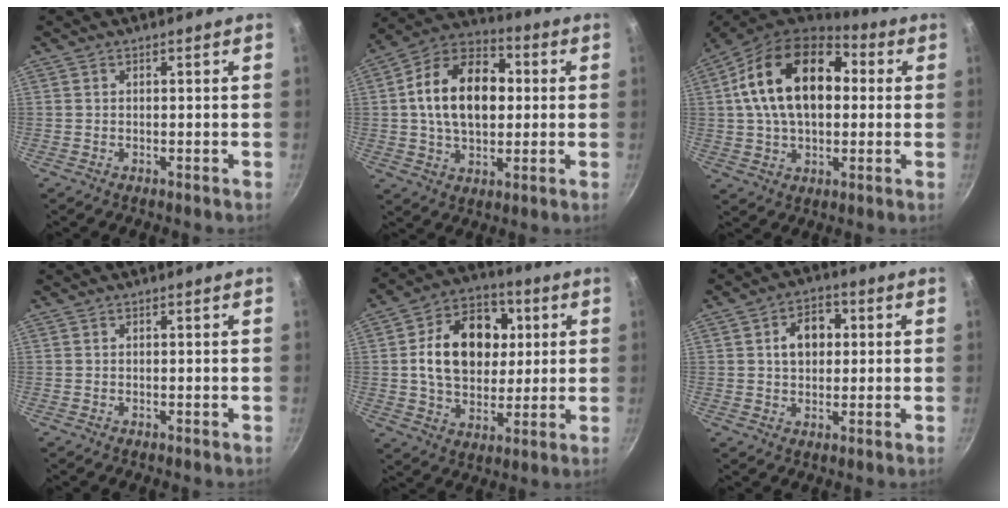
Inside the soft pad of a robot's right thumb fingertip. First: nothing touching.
{"total": 18.2, "force": [1.7, 11.9, 13.6], "torque": [-0.194, 0.024, 0.014]}
{"total": 20.7, "force": [3.5, 13.3, 15.5], "torque": [-0.240, 0.026, 0.043]}
{"total": 0.0}
{"total": 18.3, "force": [2.9, 13.4, 12.1], "torque": [-0.157, 0.012, 0.041]}
{"total": 8.9, "force": [1.5, 6.6, 5.7], "torque": [-0.051, 0.011, 0.017]}